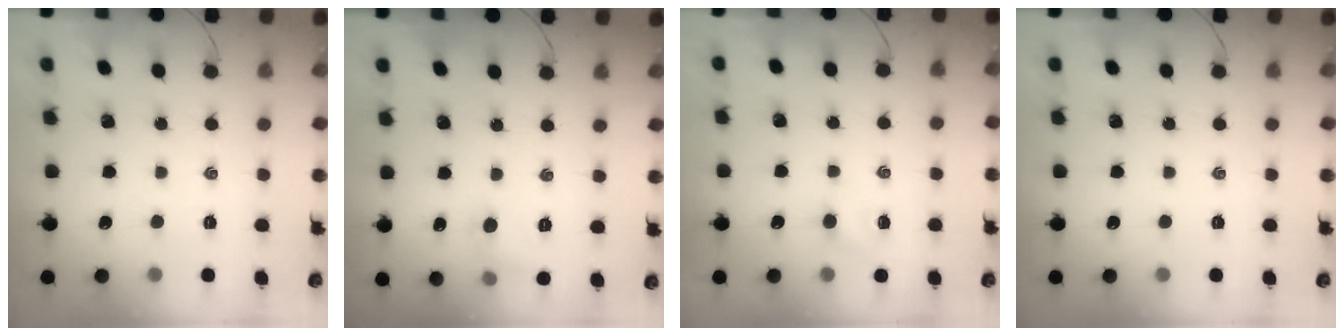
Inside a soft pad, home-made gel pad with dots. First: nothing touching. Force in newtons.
{"total": 5.5, "press": 5.2, "slide": 1.7}
{"total": 2.3, "press": 2.2, "slide": 0.7}
{"total": 0.0}